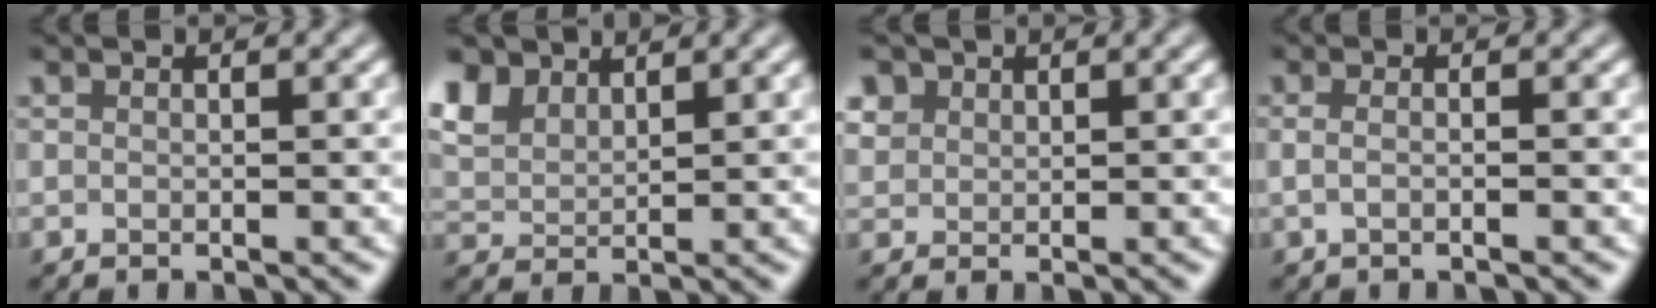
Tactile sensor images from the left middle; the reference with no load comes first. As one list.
[{"total": 4.5, "force": [3.2, 2.5, 1.9], "torque": [-0.058, 0.006, 0.067]}, {"total": 2.0, "force": [1.2, 1.5, 0.5], "torque": [-0.017, -0.002, 0.030]}, {"total": 1.7, "force": [-0.1, 0.7, 1.6], "torque": [-0.021, -0.007, -0.013]}]